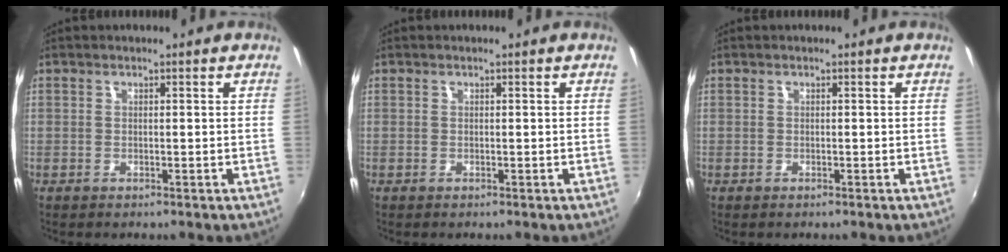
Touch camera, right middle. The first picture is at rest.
{"total": 0.0}
{"total": 0.0}